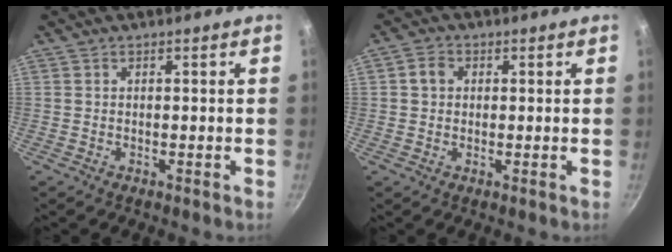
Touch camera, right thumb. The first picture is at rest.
{"total": 3.1, "force": [0.5, 2.6, 1.5], "torque": [-0.015, 0.007, 0.004]}